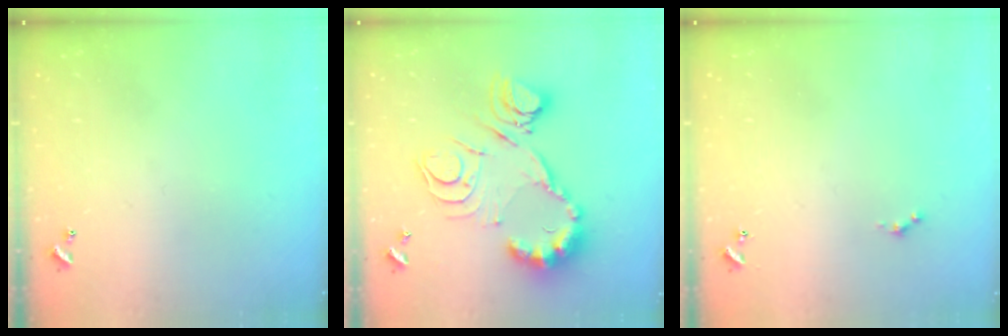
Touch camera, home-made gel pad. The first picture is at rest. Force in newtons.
{"total": 21.4, "press": 21.4, "slide": 1.9}
{"total": 0.0}